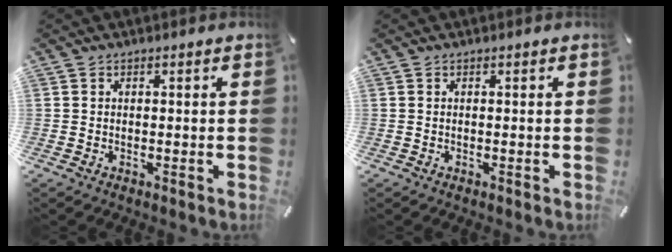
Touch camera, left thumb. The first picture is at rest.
{"total": 0.0}